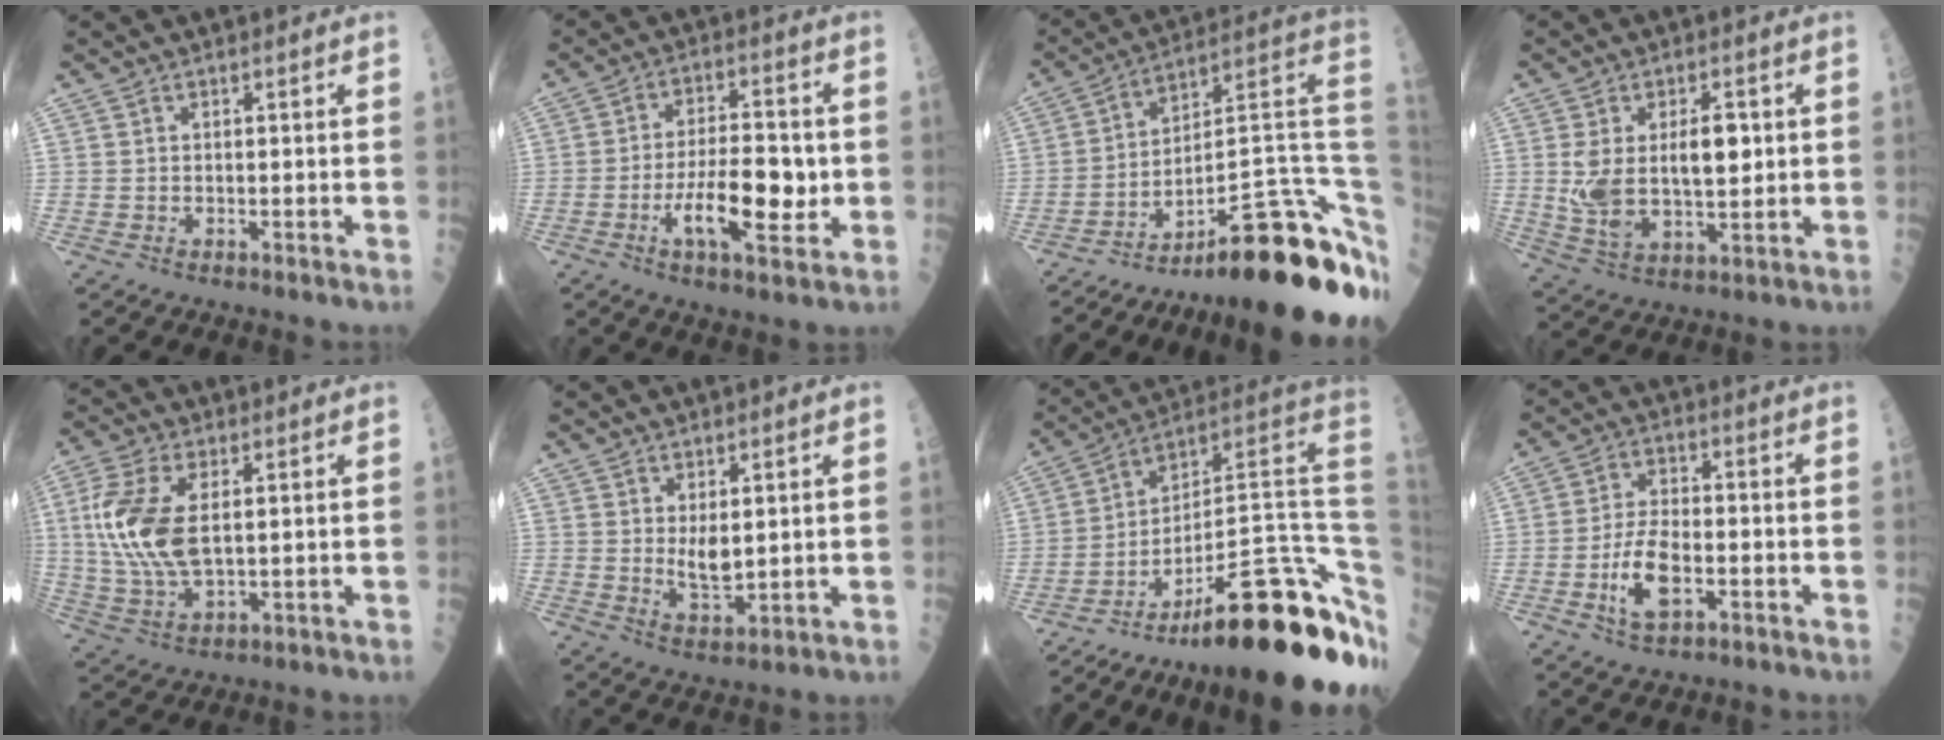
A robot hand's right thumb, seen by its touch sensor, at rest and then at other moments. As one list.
[{"total": 12.8, "force": [-2.6, 4.8, 11.5], "torque": [-0.183, 0.012, -0.043]}, {"total": 27.6, "force": [-13.2, 6.2, 23.4], "torque": [-0.223, 0.098, -0.193]}, {"total": 12.4, "force": [1.5, 6.4, 10.5], "torque": [-0.182, -0.005, 0.037]}, {"total": 13.8, "force": [2.1, 6.8, 11.7], "torque": [-0.264, -0.004, 0.045]}, {"total": 4.7, "force": [1.2, 2.2, 4.0], "torque": [-0.061, -0.019, 0.029]}, {"total": 30.5, "force": [-13.5, 8.0, 26.2], "torque": [-0.253, 0.095, -0.197]}, {"total": 8.2, "force": [-2.6, 3.7, 6.8], "torque": [-0.128, 0.017, -0.049]}]